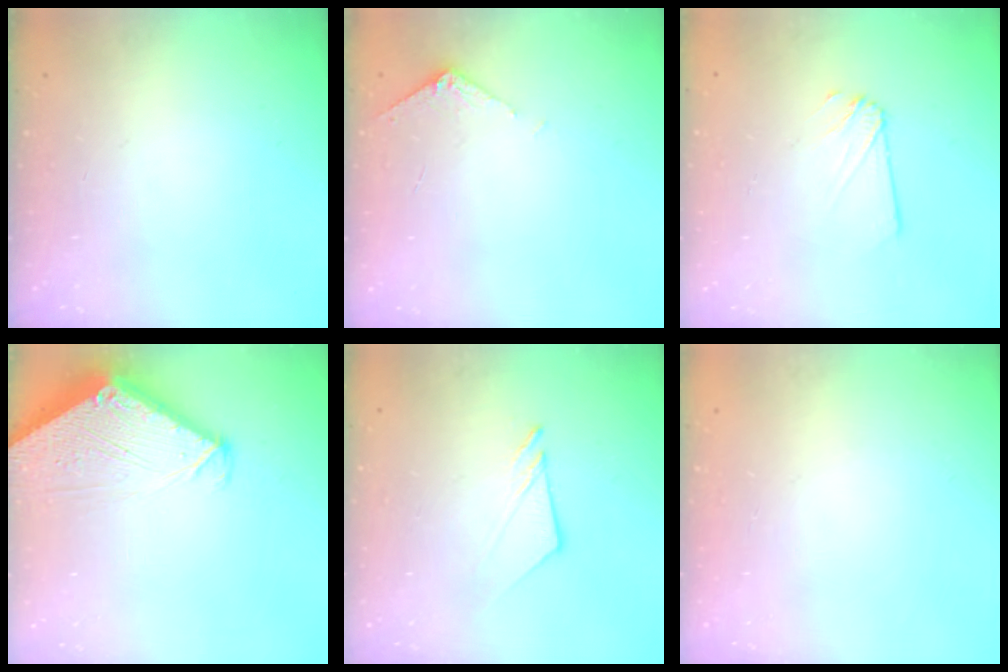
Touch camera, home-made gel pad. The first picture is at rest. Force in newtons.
{"total": 5.9, "press": 5.8, "slide": 0.7}
{"total": 2.2, "press": 2.2, "slide": 0.1}
{"total": 4.2, "press": 4.2, "slide": 0.4}
{"total": 6.7, "press": 6.7, "slide": 0.1}
{"total": 0.0}